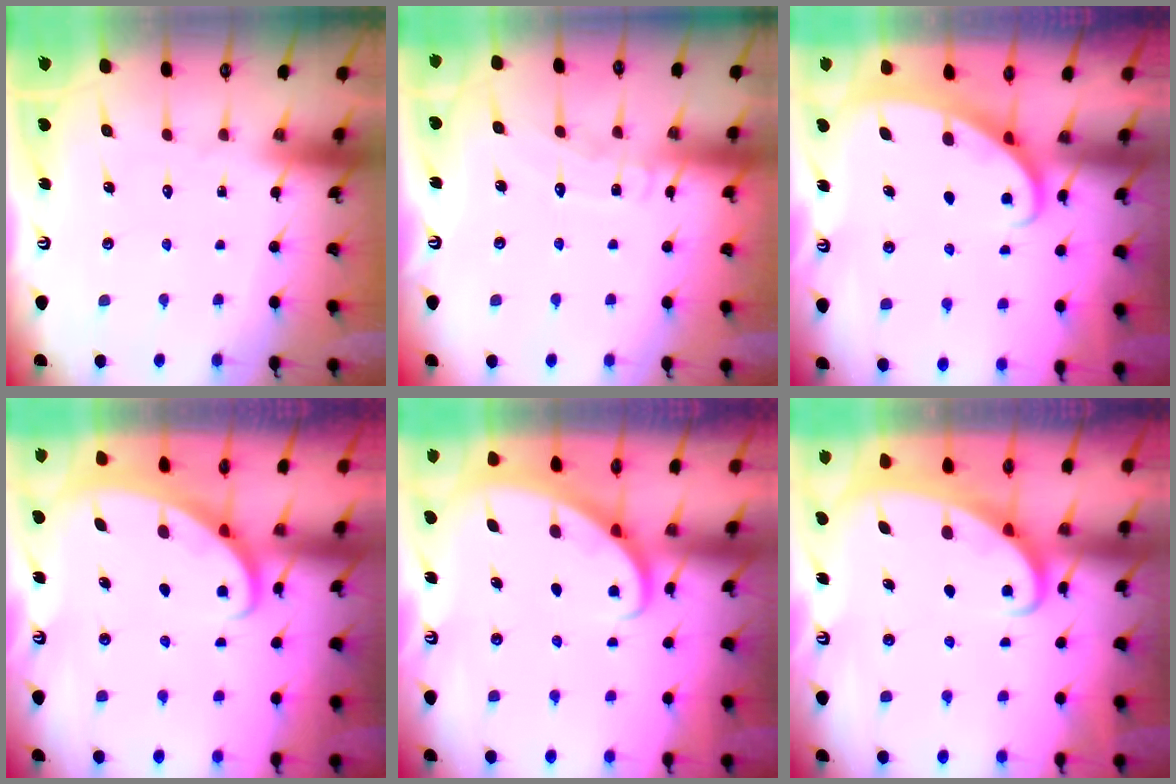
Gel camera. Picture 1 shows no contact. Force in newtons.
{"total": 6.7, "press": 6.7, "slide": 0.1}
{"total": 2.3, "press": 2.3, "slide": 0.2}
{"total": 2.7, "press": 2.7, "slide": 0.1}
{"total": 2.8, "press": 2.8, "slide": 0.2}
{"total": 2.2, "press": 2.2, "slide": 0.3}